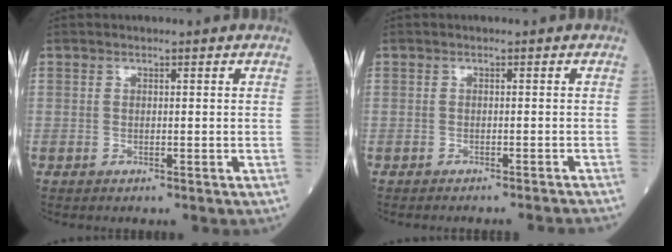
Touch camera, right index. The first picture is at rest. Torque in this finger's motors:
{"motor_torque": [0.02, -0.28, 0.05, 0.01]}